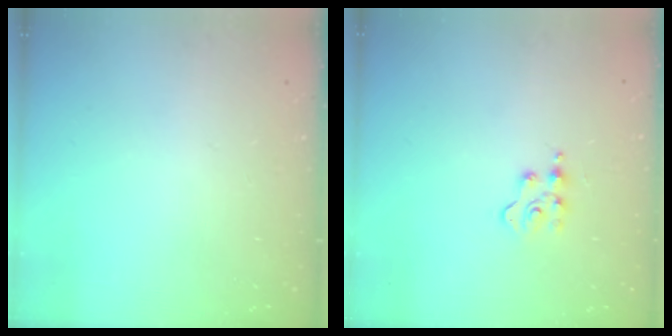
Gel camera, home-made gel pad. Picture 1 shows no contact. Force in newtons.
{"total": 4.6, "press": 4.6, "slide": 0.6}